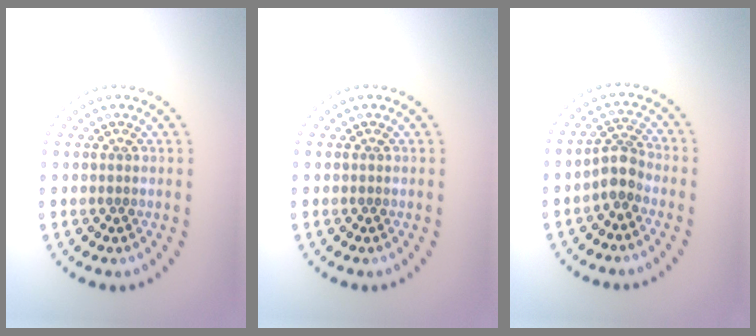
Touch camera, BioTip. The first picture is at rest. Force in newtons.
{"total": 0.0}
{"total": 2.5, "press": 2.0, "slide": 1.5}